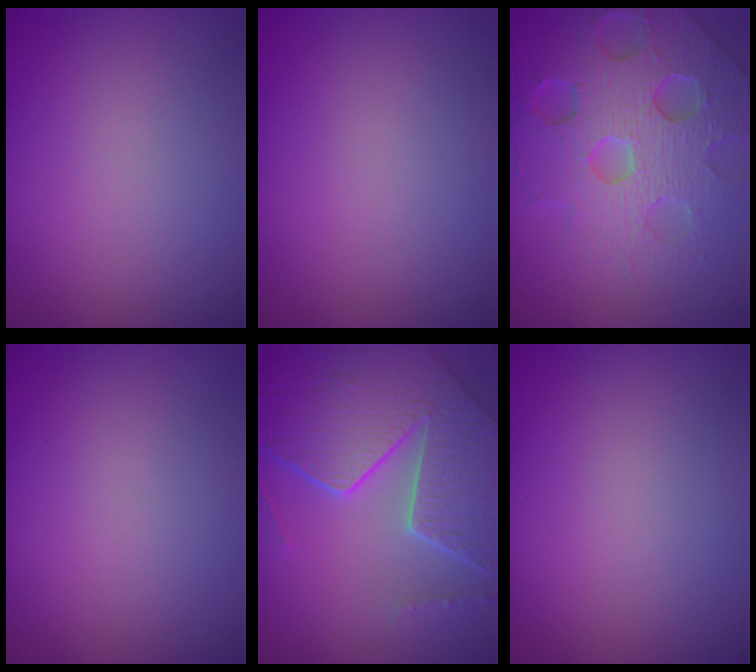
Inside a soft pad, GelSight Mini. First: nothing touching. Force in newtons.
{"total": 0.0}
{"total": 7.3, "press": 7.1, "slide": 1.7}
{"total": 0.0}
{"total": 8.0, "press": 5.7, "slide": 5.6}
{"total": 0.0}